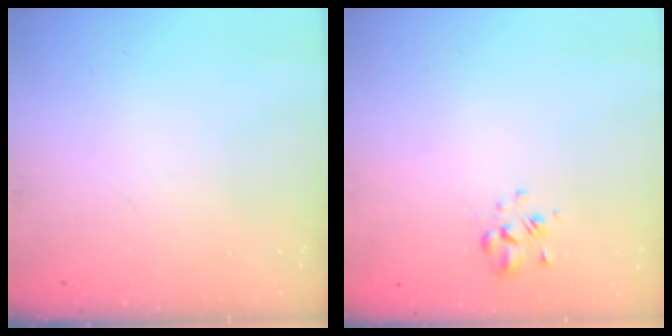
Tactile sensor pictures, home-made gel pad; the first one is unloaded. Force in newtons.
{"total": 2.1, "press": 1.9, "slide": 0.7}